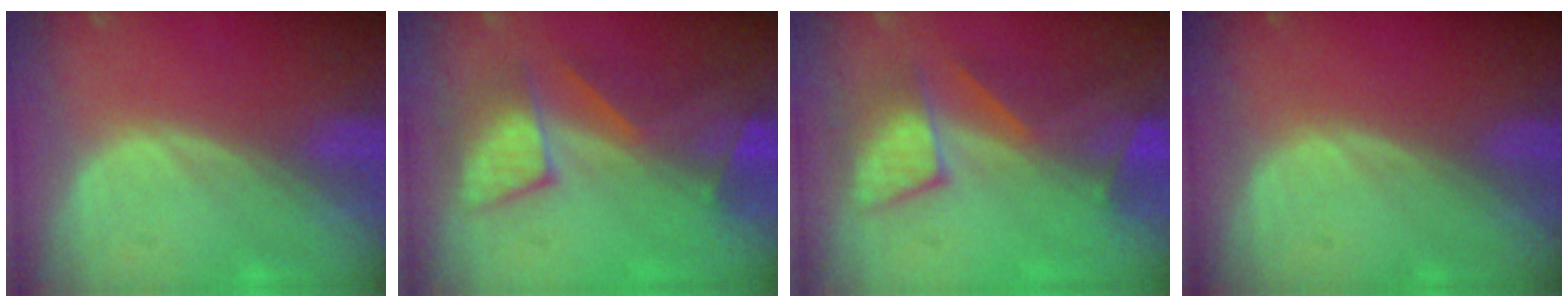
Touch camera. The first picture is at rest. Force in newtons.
{"total": 8.0, "press": 7.9, "slide": 1.7}
{"total": 8.0, "press": 7.9, "slide": 1.7}
{"total": 0.0}